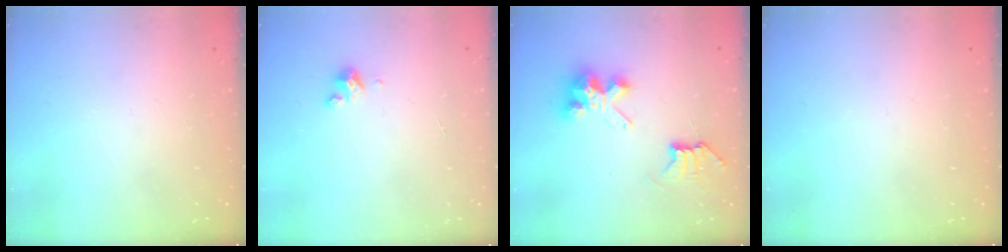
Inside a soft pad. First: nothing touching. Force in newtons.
{"total": 1.7, "press": 1.7, "slide": 0.3}
{"total": 7.7, "press": 7.7, "slide": 0.1}
{"total": 0.0}